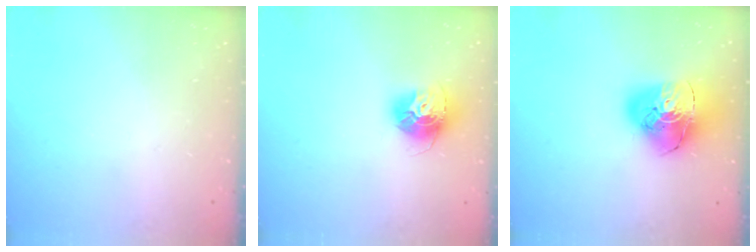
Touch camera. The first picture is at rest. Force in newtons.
{"total": 13.8, "press": 13.8, "slide": 1.0}
{"total": 18.7, "press": 18.6, "slide": 2.1}